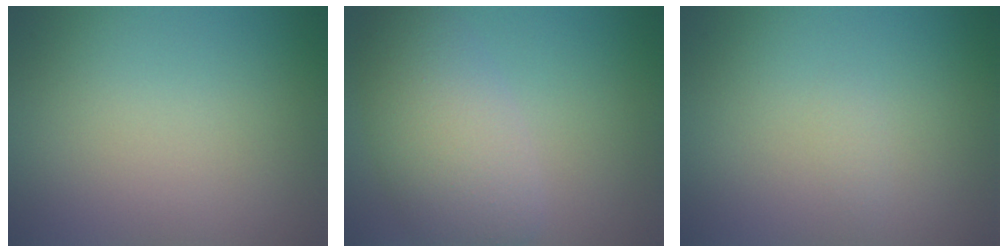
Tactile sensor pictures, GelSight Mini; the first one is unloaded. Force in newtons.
{"total": 6.4, "press": 6.4, "slide": 0.3}
{"total": 0.6, "press": 0.6, "slide": 0.0}